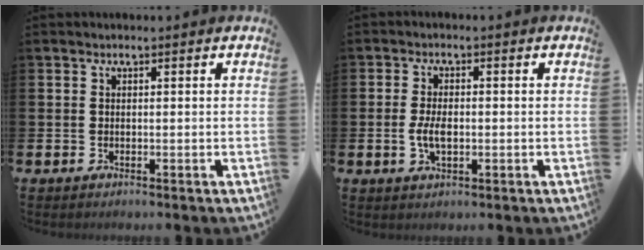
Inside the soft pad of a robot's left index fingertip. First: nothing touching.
{"total": 3.6, "force": [-0.3, 1.8, 3.1], "torque": [-0.066, 0.002, -0.008]}